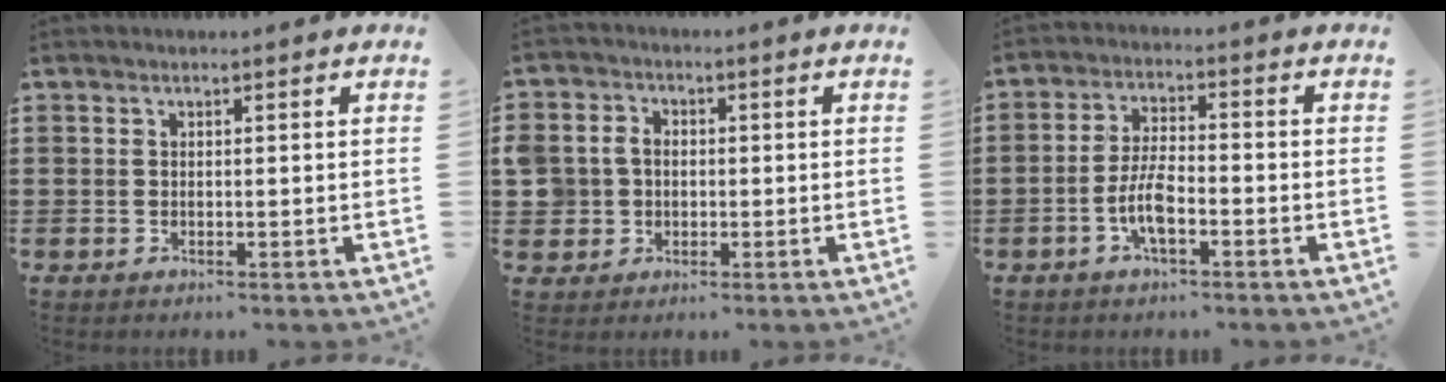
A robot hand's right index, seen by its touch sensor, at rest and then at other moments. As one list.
[{"total": 4.1, "force": [-0.2, 4.0, 1.1], "torque": [-0.051, 0.010, -0.010]}, {"total": 6.0, "force": [-2.3, 1.9, 5.2], "torque": [-0.121, -0.003, -0.051]}]